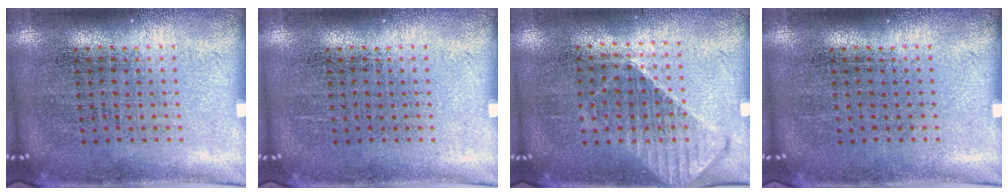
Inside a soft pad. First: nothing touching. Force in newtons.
{"total": 0.0}
{"total": 1.2, "press": 1.1, "slide": 0.4}
{"total": 0.0}